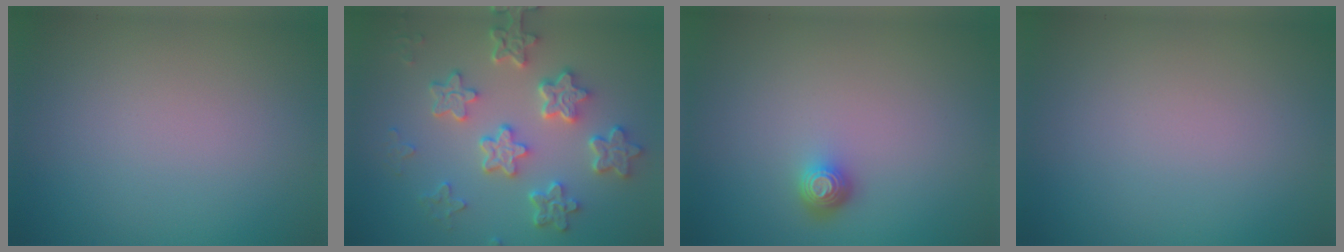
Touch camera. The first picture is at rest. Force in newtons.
{"total": 6.2, "press": 4.9, "slide": 3.9}
{"total": 1.6, "press": 1.3, "slide": 1.0}
{"total": 0.0}